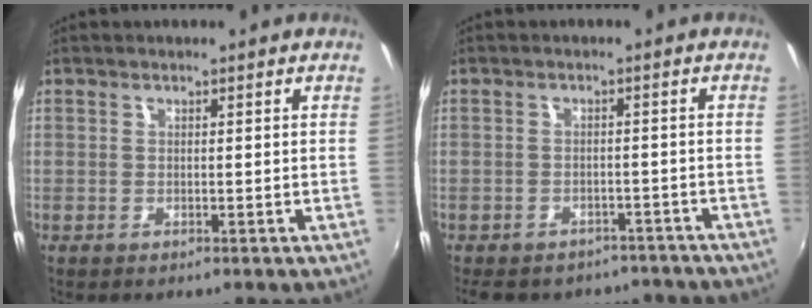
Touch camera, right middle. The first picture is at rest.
{"total": 13.4, "force": [-11.0, 6.1, 4.6], "torque": [-0.103, -0.002, -0.136]}